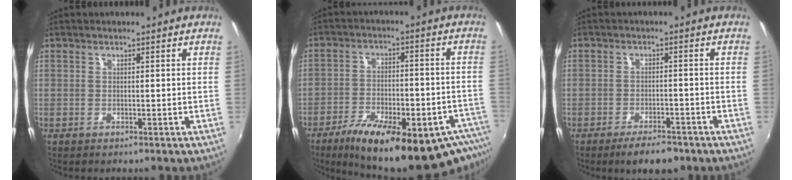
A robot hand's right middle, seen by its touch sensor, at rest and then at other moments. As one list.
[{"total": 23.6, "force": [-15.9, 7.1, 15.9], "torque": [-0.268, -0.047, -0.224]}, {"total": 6.1, "force": [-4.7, 2.3, 3.2], "torque": [-0.071, 0.000, -0.071]}]